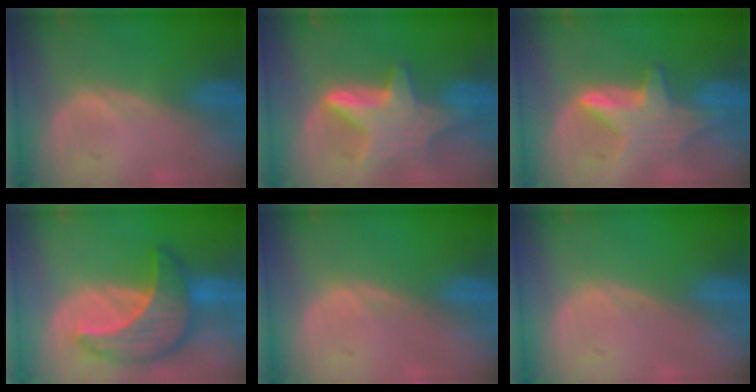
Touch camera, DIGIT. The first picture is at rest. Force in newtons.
{"total": 8.1, "press": 8.0, "slide": 0.6}
{"total": 6.6, "press": 6.5, "slide": 1.1}
{"total": 10.0, "press": 10.0, "slide": 0.6}
{"total": 0.5, "press": 0.5, "slide": 0.1}
{"total": 0.0}